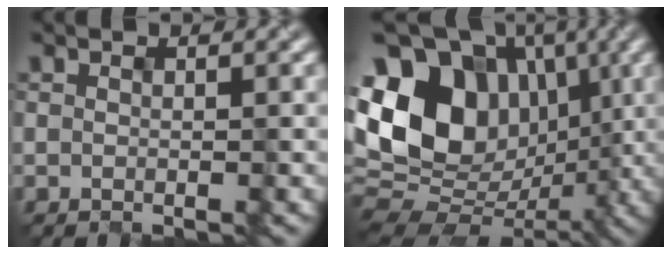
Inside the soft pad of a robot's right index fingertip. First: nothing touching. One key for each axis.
{"total": 14.8, "fx": 2.5, "fy": 11.3, "fz": 9.2, "tx": -0.174, "ty": 0.027, "tz": 0.030}